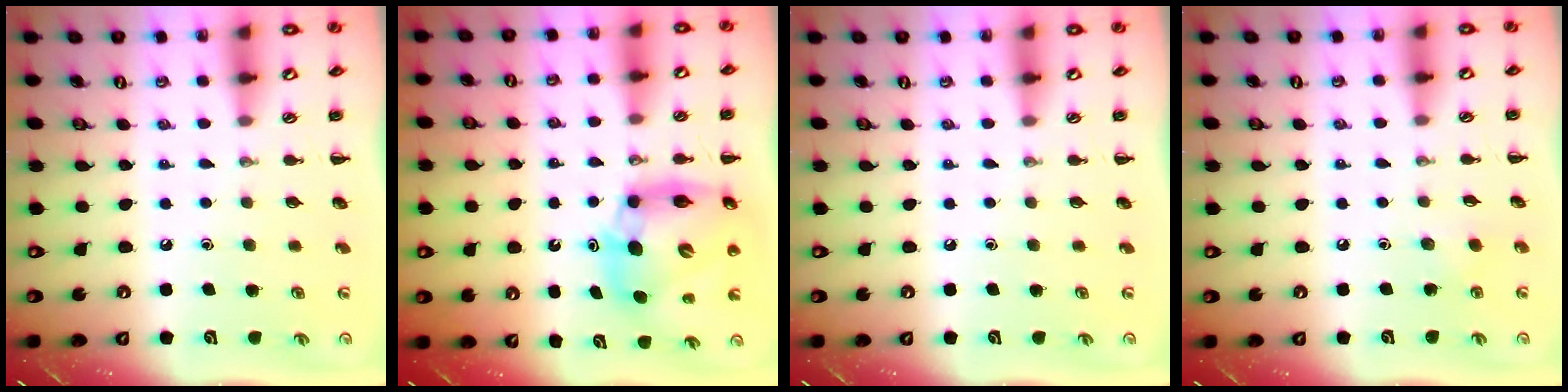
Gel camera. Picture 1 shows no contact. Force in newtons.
{"total": 12.0, "press": 11.5, "slide": 3.3}
{"total": 0.0}
{"total": 2.4, "press": 2.3, "slide": 0.8}